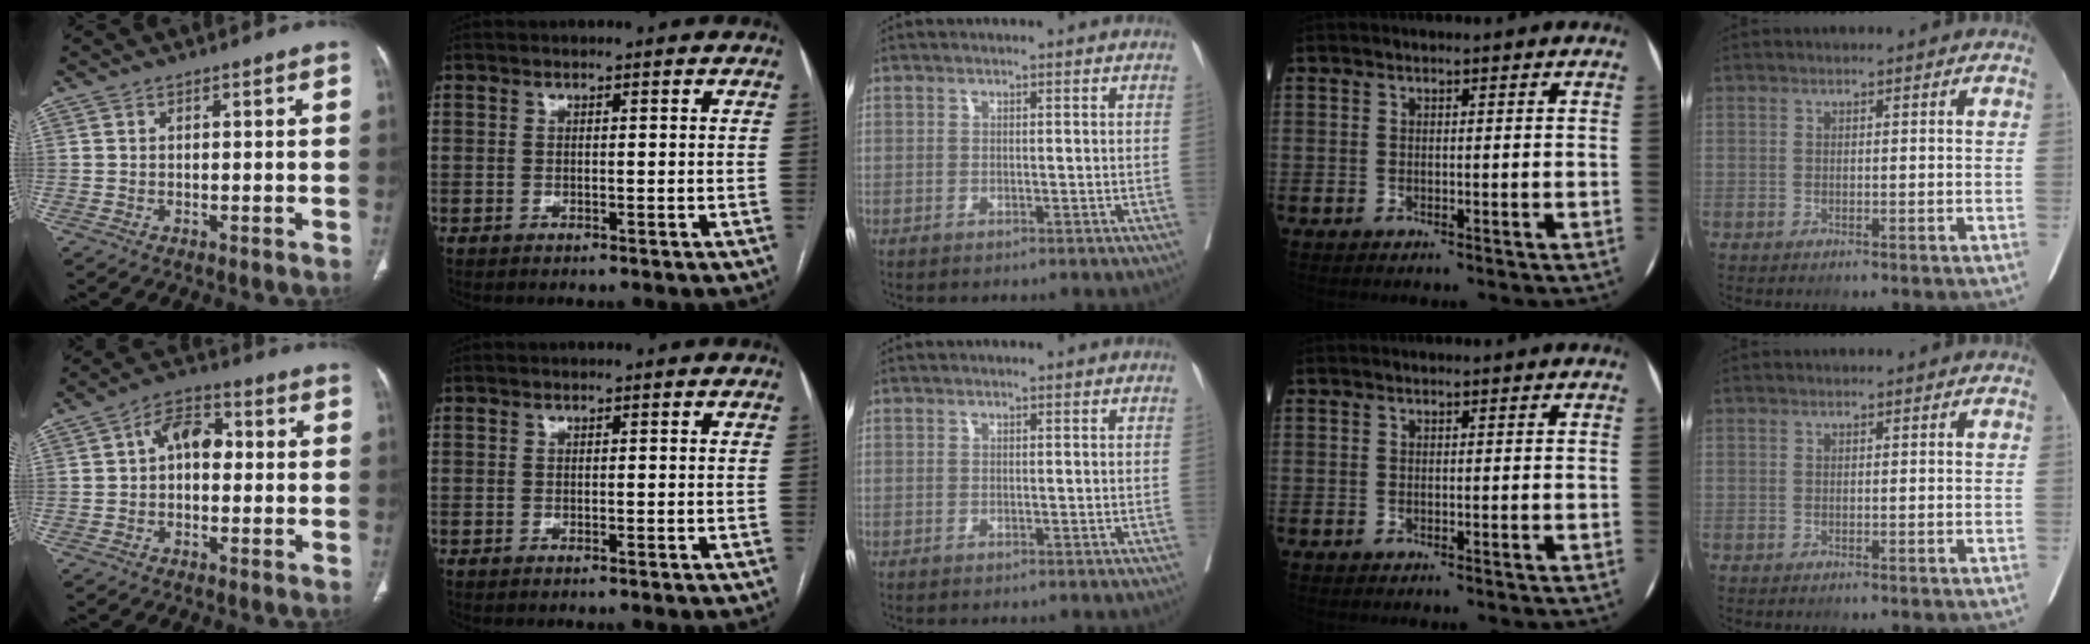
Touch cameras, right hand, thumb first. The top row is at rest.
{"thumb": {"total": 7.2, "force": [0.5, 4.8, 5.4], "torque": [-0.066, 0.026, -0.003]}}